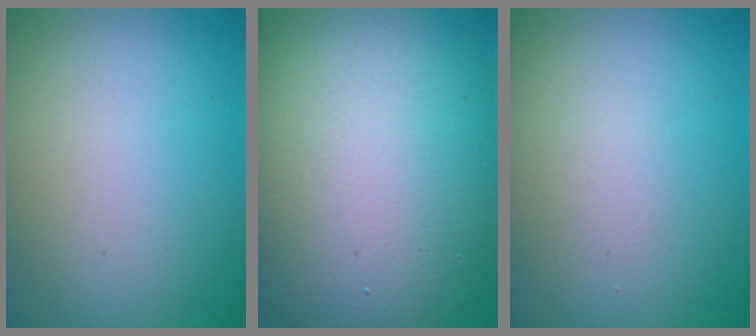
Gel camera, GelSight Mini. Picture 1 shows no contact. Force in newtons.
{"total": 17.2, "press": 17.2, "slide": 1.3}
{"total": 0.9, "press": 0.9, "slide": 0.1}